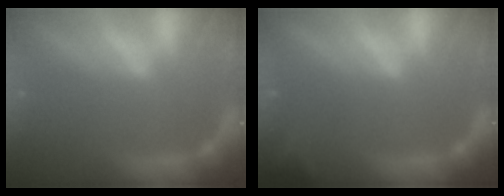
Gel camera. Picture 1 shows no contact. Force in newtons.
{"total": 2.9}